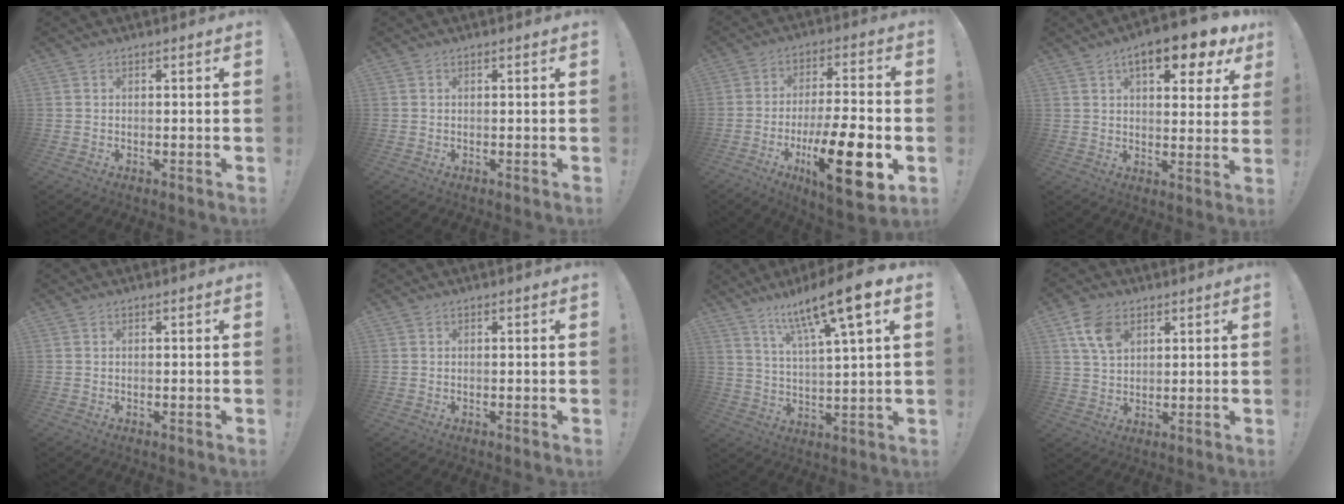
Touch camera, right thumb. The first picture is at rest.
{"total": 0.0}
{"total": 20.3, "force": [-7.0, 5.8, 18.1], "torque": [-0.276, 0.026, -0.102]}
{"total": 11.7, "force": [6.5, 3.8, 9.0], "torque": [-0.121, -0.034, 0.103]}
{"total": 0.0}
{"total": 0.0}
{"total": 14.3, "force": [8.7, 1.3, 11.3], "torque": [-0.193, -0.046, 0.130]}
{"total": 8.9, "force": [4.2, 5.9, 5.1], "torque": [-0.095, -0.007, 0.082]}